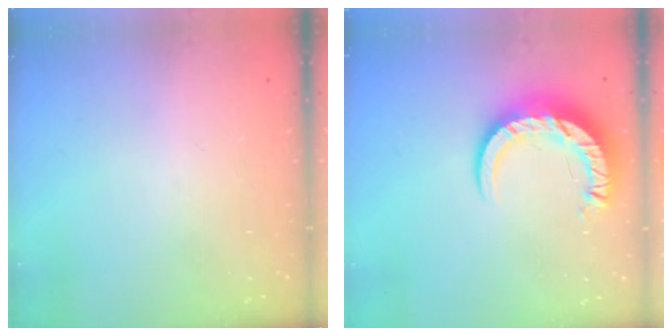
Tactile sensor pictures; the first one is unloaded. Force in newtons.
{"total": 10.7, "press": 10.6, "slide": 1.1}